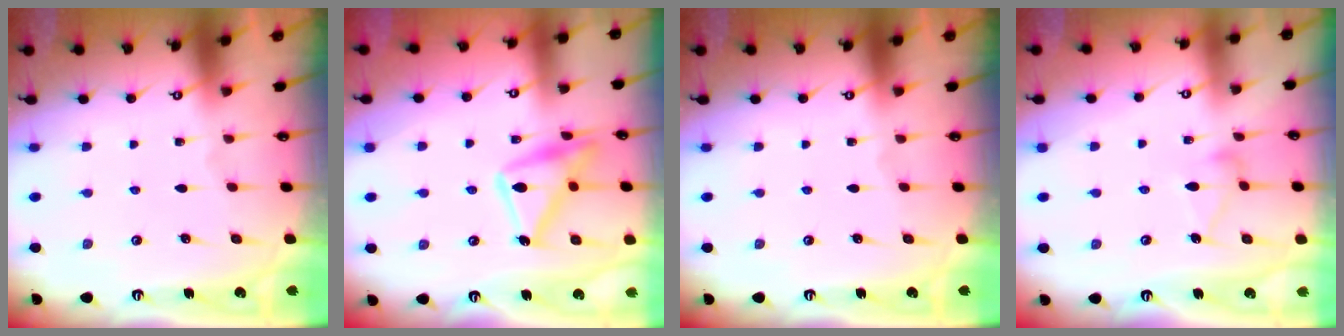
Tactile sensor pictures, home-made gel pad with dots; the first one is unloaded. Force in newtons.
{"total": 15.7, "press": 15.6, "slide": 1.0}
{"total": 0.0}
{"total": 8.2, "press": 8.2, "slide": 0.3}